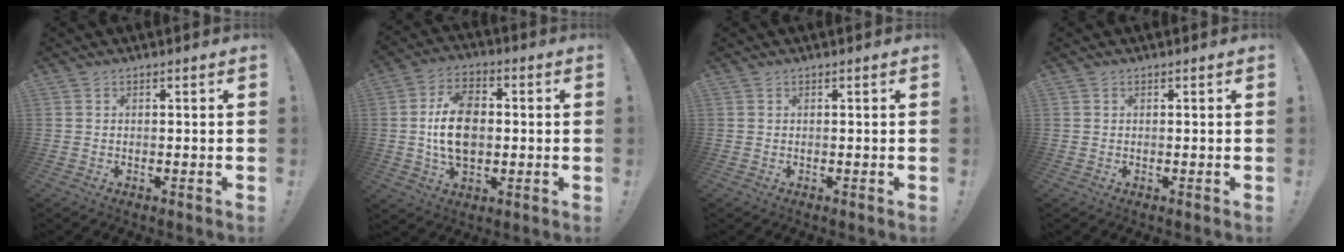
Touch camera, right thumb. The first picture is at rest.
{"total": 14.2, "force": [-0.2, 9.6, 10.4], "torque": [-0.188, 0.010, -0.003]}
{"total": 0.0}
{"total": 0.0}